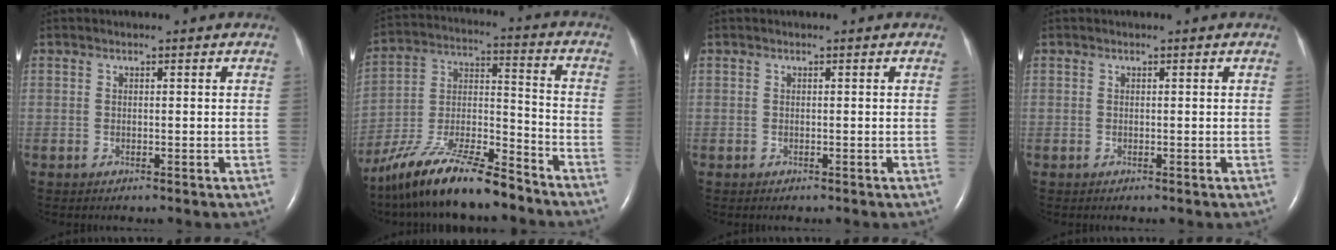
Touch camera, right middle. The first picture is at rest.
{"total": 18.1, "force": [-14.6, 3.1, 10.3], "torque": [-0.208, -0.016, -0.265]}
{"total": 0.0}
{"total": 0.0}